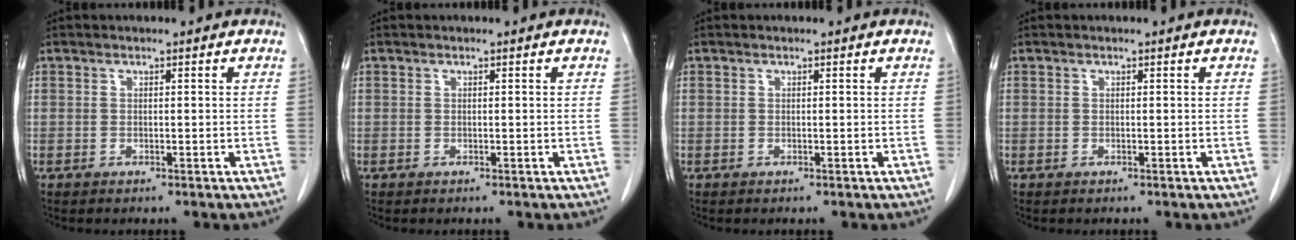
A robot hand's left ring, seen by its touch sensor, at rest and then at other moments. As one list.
[{"total": 0.0}, {"total": 0.0}, {"total": 0.0}]